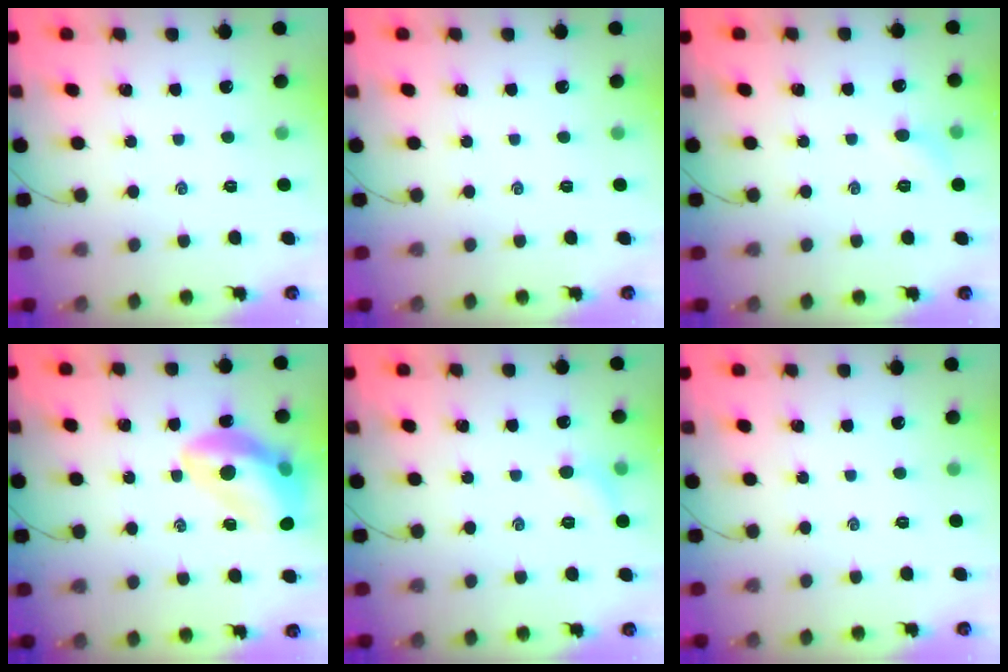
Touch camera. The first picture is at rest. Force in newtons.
{"total": 0.0}
{"total": 4.4, "press": 4.1, "slide": 1.4}
{"total": 15.7, "press": 15.2, "slide": 3.9}
{"total": 5.6, "press": 5.3, "slide": 1.8}
{"total": 0.0}